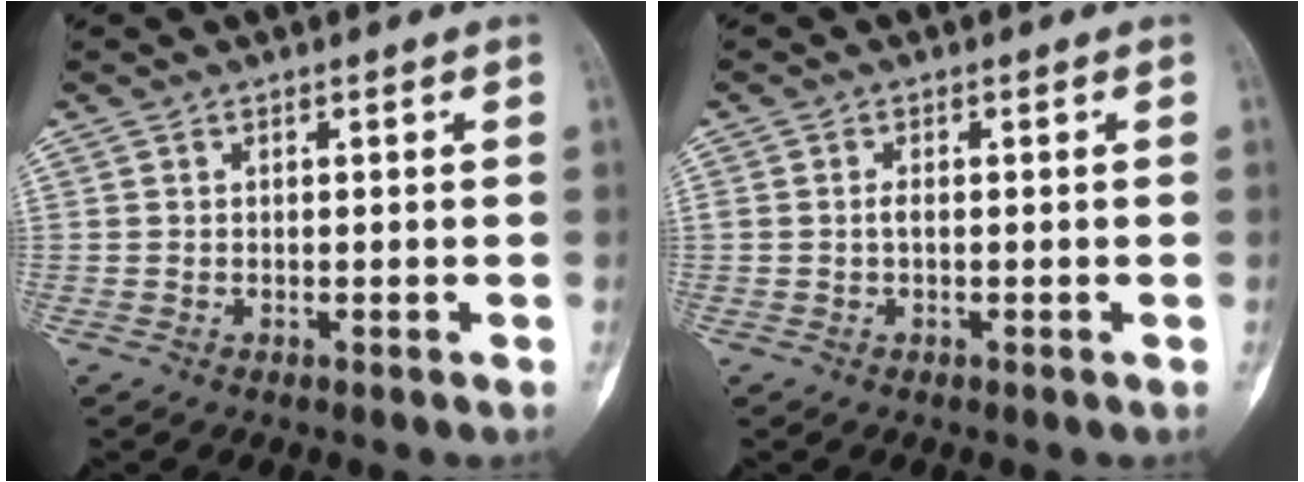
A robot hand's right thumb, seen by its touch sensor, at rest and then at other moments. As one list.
[{"total": 1.0, "force": [-0.1, 0.4, 0.9], "torque": [-0.019, 0.001, -0.004]}]